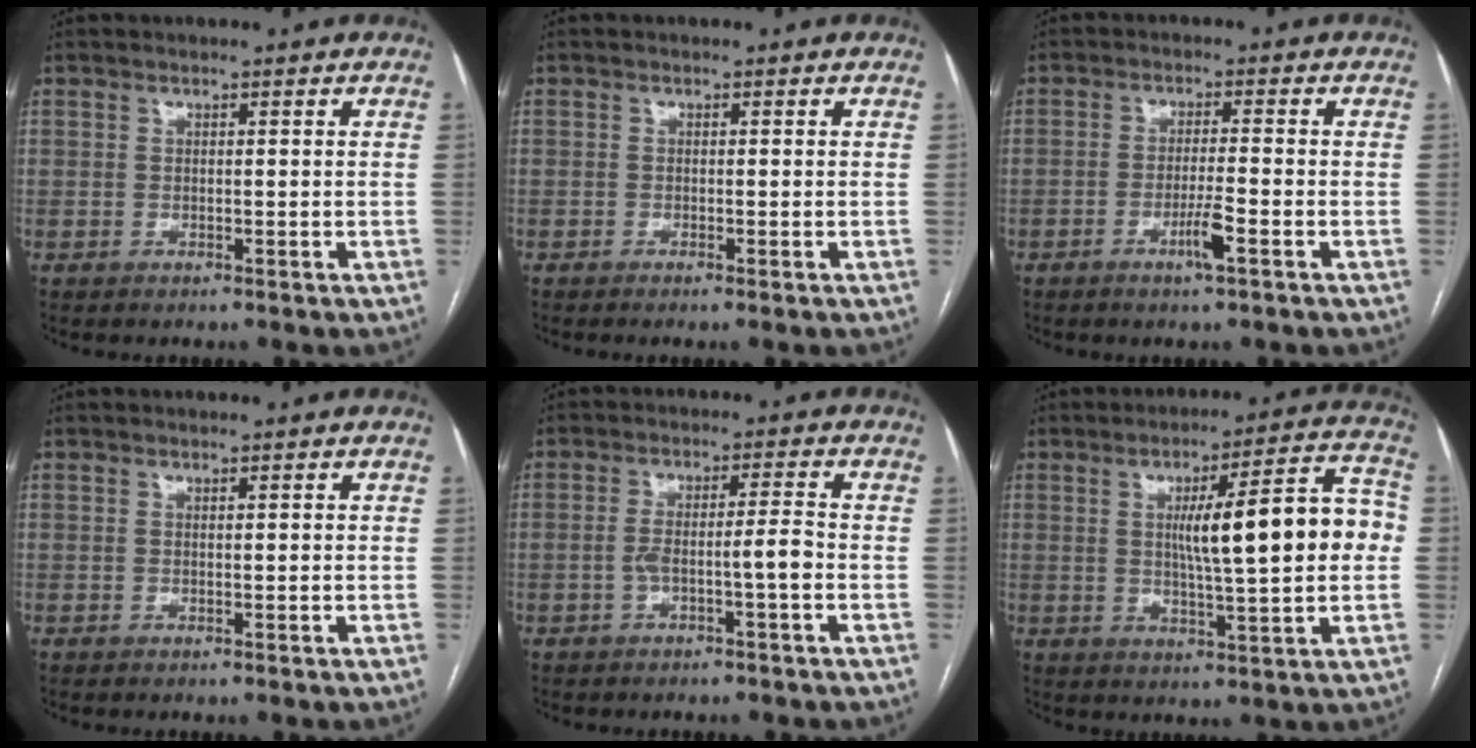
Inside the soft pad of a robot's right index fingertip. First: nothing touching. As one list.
[{"total": 0.7, "force": [-0.5, -0.2, 0.5], "torque": [-0.010, 0.000, -0.007]}, {"total": 3.8, "force": [-1.9, -0.3, 3.3], "torque": [-0.067, -0.007, -0.035]}, {"total": 0.5, "force": [0.1, 0.0, 0.5], "torque": [-0.008, 0.001, 0.002]}, {"total": 4.4, "force": [-1.5, -0.1, 4.1], "torque": [-0.079, 0.016, -0.020]}, {"total": 15.4, "force": [1.2, 1.7, 15.2], "torque": [-0.216, 0.030, 0.018]}]